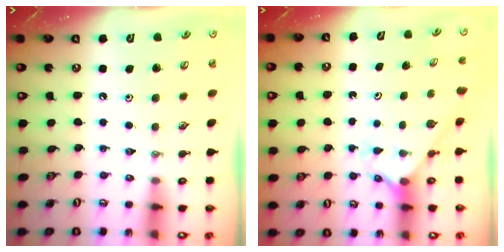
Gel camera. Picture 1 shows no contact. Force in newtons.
{"total": 3.0, "press": 3.0, "slide": 0.2}